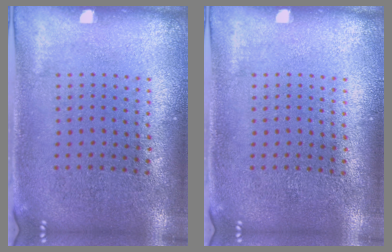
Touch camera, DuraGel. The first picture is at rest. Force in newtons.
{"total": 0.0}